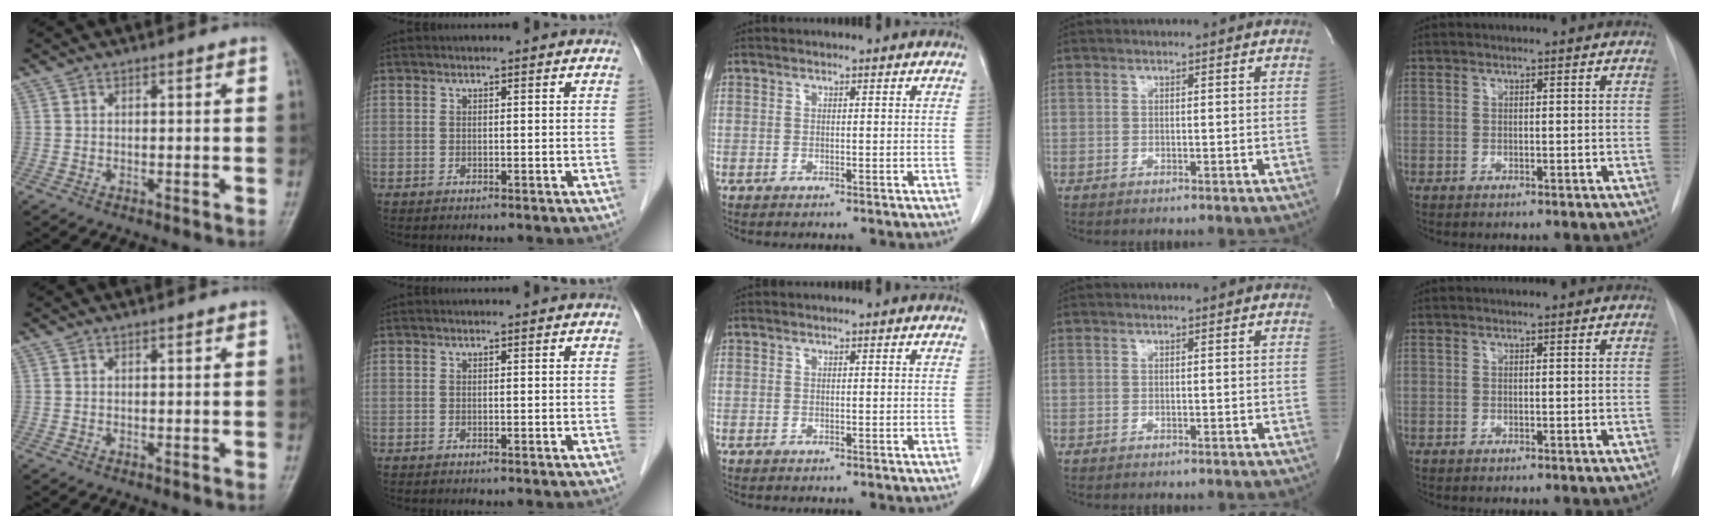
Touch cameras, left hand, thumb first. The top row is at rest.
{}